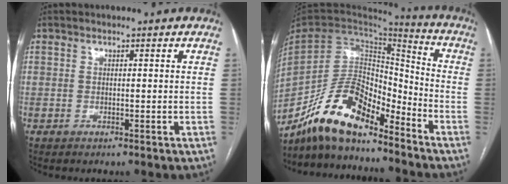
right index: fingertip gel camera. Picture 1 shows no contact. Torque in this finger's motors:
{"motor_torque": [1.13, -1.01, 0.36, 0.05]}